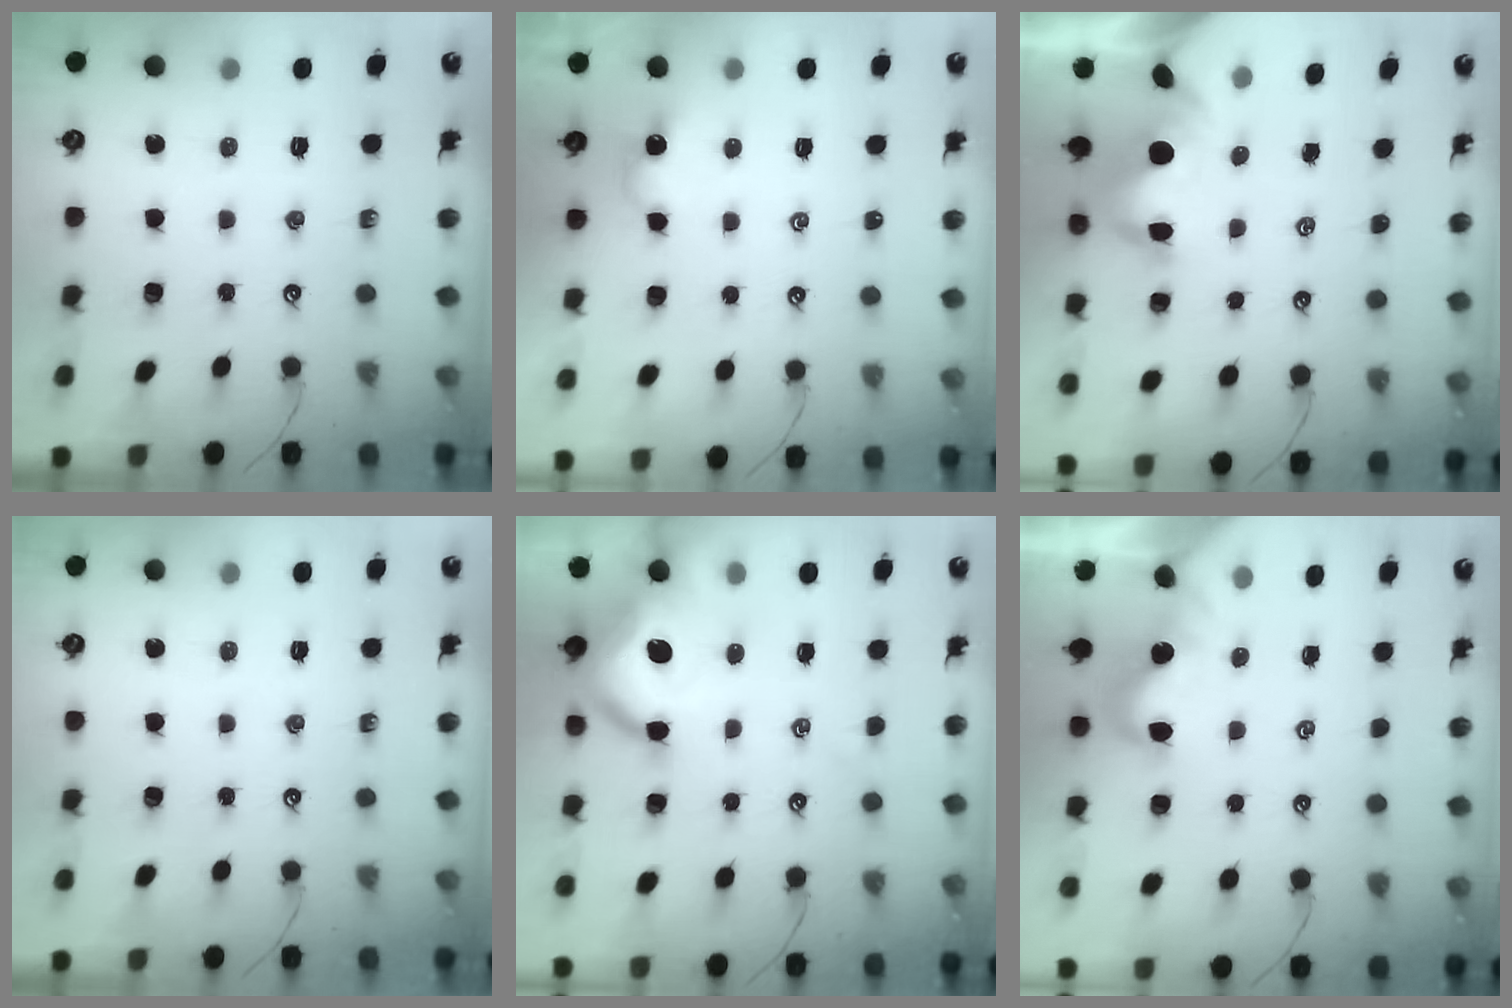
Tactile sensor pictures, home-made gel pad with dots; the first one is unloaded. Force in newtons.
{"total": 0.5, "press": 0.5, "slide": 0.2}
{"total": 7.5, "press": 7.4, "slide": 1.1}
{"total": 0.0}
{"total": 11.0, "press": 10.9, "slide": 1.7}
{"total": 0.0}